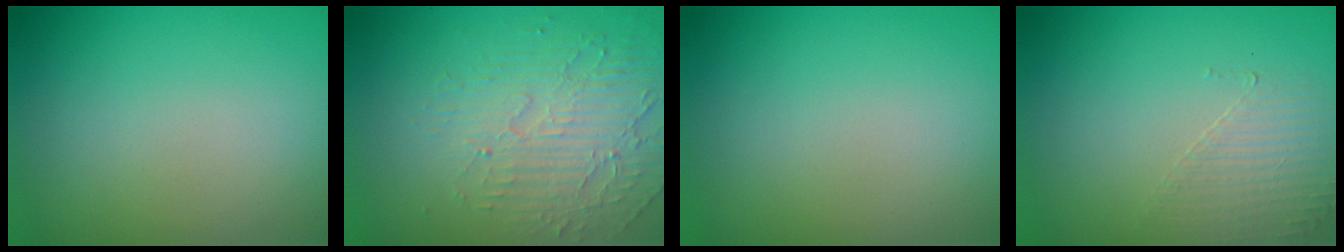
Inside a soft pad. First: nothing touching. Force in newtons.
{"total": 5.1, "press": 3.5, "slide": 3.7}
{"total": 0.0}
{"total": 1.6, "press": 0.7, "slide": 1.4}